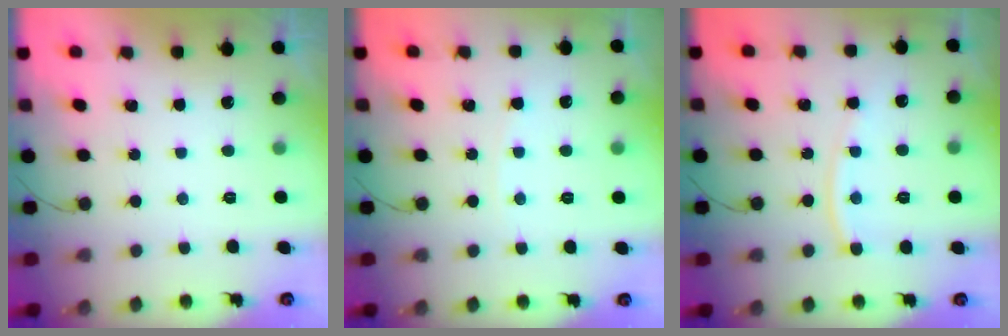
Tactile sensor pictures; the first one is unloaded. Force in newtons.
{"total": 2.3, "press": 2.3, "slide": 0.3}
{"total": 8.6, "press": 8.5, "slide": 1.0}